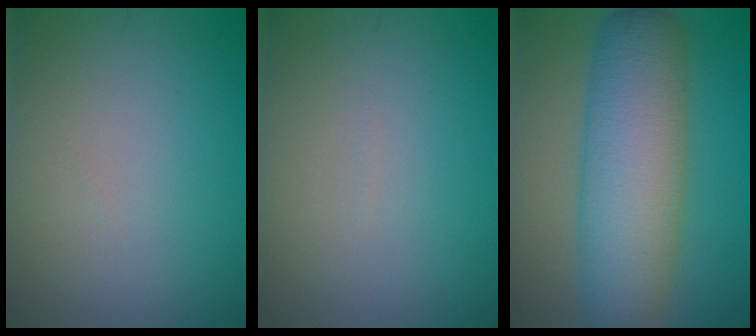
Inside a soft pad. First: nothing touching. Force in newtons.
{"total": 0.0}
{"total": 9.7, "press": 9.7, "slide": 0.3}